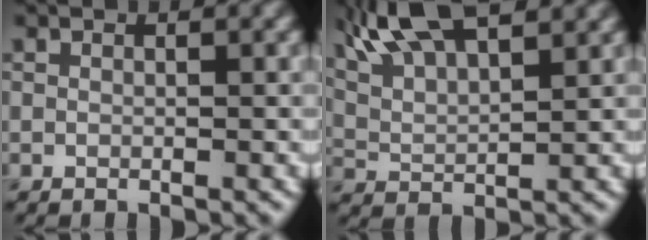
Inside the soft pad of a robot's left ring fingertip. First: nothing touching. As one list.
[{"total": 10.0, "force": [7.1, 3.4, 6.2], "torque": [-0.130, 0.039, 0.095]}]